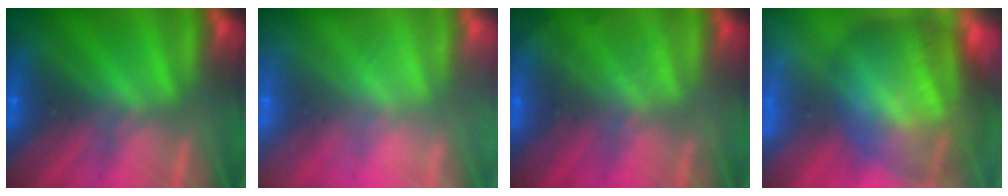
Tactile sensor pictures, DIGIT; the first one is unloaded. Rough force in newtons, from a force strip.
{"total": 9.1}
{"total": 1.8}
{"total": 7.6}